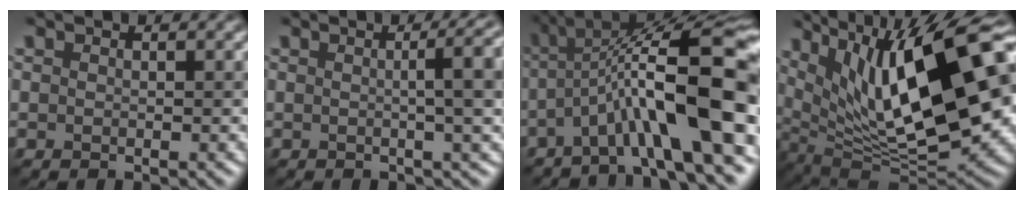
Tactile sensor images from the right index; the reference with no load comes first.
{"total": 7.1, "force": [0.7, 2.3, 6.7], "torque": [-0.036, 0.029, 0.007]}
{"total": 11.7, "force": [-3.0, 2.8, 11.0], "torque": [-0.171, 0.024, -0.041]}
{"total": 17.7, "force": [4.7, 7.4, 15.4], "torque": [-0.239, 0.021, 0.096]}